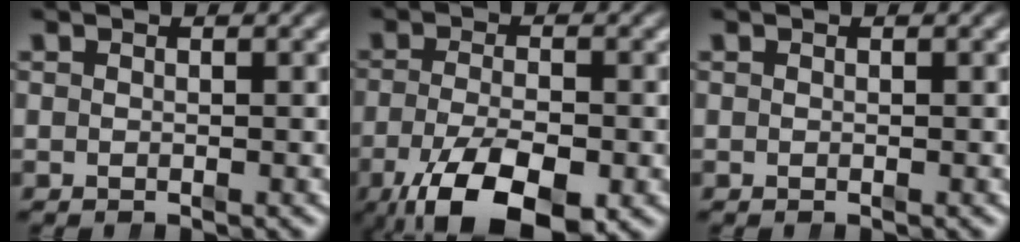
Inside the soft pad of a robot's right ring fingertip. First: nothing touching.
{"total": 9.1, "force": [-5.0, 3.9, 6.5], "torque": [-0.124, -0.045, -0.055]}
{"total": 0.0}